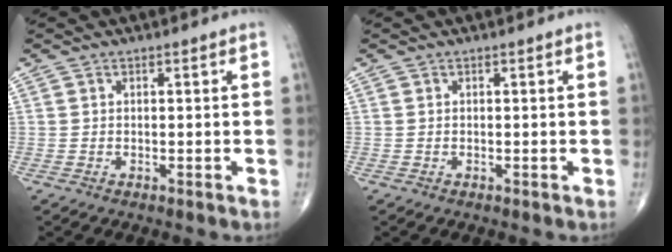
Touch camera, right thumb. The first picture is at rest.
{"total": 0.0}